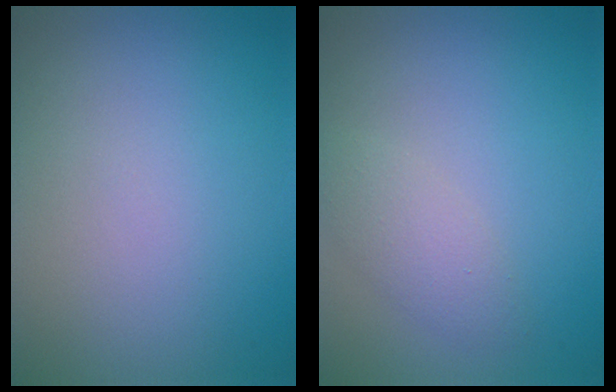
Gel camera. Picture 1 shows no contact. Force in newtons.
{"total": 1.9, "press": 1.9, "slide": 0.0}